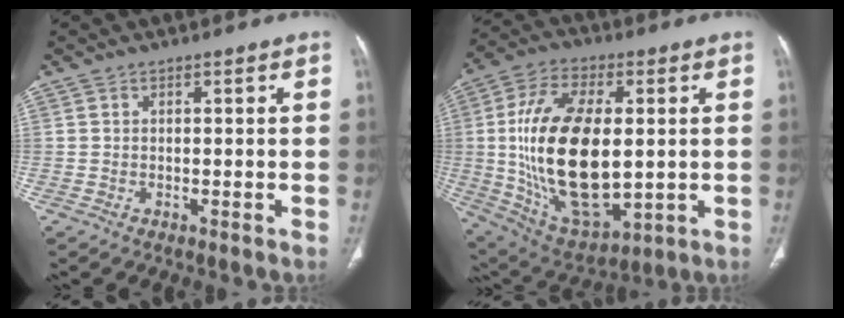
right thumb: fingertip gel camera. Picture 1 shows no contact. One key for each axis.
{"total": 24.8, "fx": 0.6, "fy": 12.7, "fz": 21.2, "tx": -0.396, "ty": -0.011, "tz": 0.028}